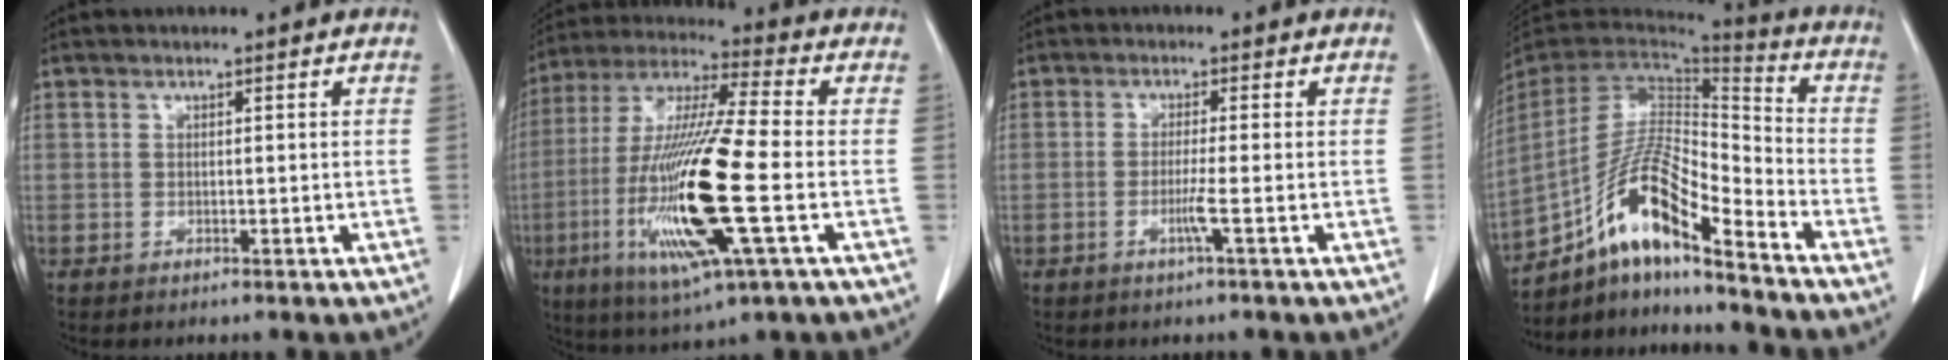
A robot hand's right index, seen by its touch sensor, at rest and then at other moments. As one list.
[{"total": 19.8, "force": [-4.4, 1.3, 19.3], "torque": [-0.404, -0.020, -0.083]}, {"total": 2.6, "force": [-1.0, -0.8, 2.3], "torque": [-0.046, -0.005, -0.021]}, {"total": 15.6, "force": [-10.2, 2.3, 11.5], "torque": [-0.224, 0.007, -0.184]}]